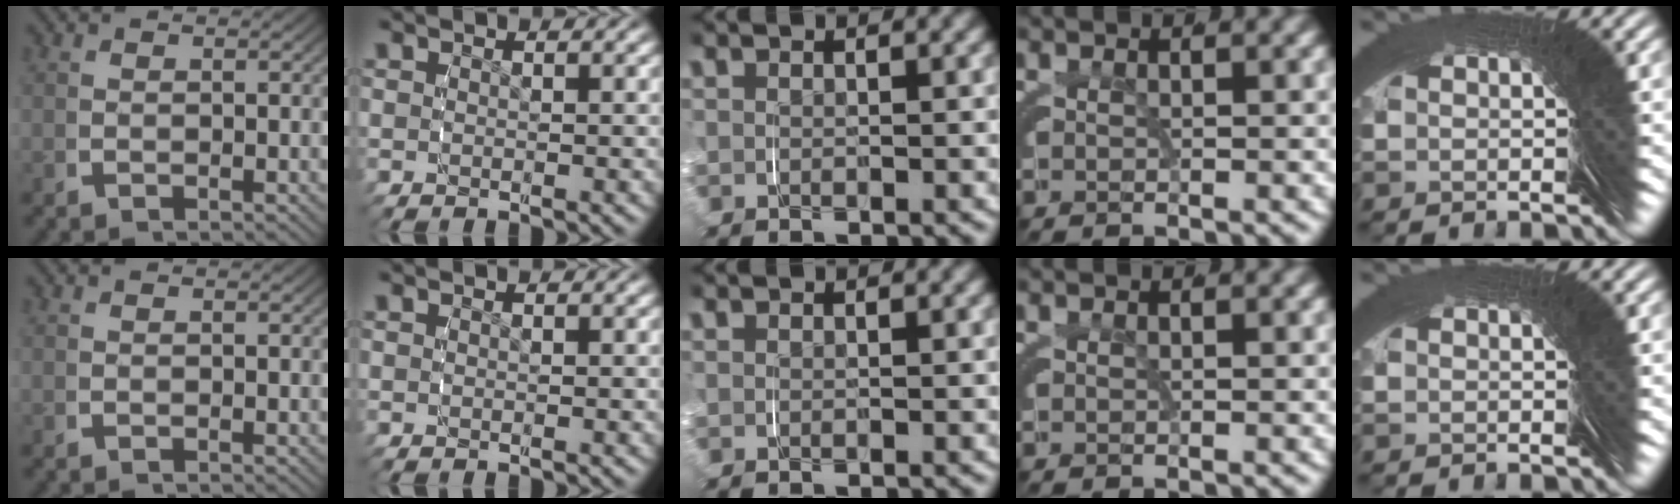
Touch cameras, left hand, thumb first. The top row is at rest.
{}